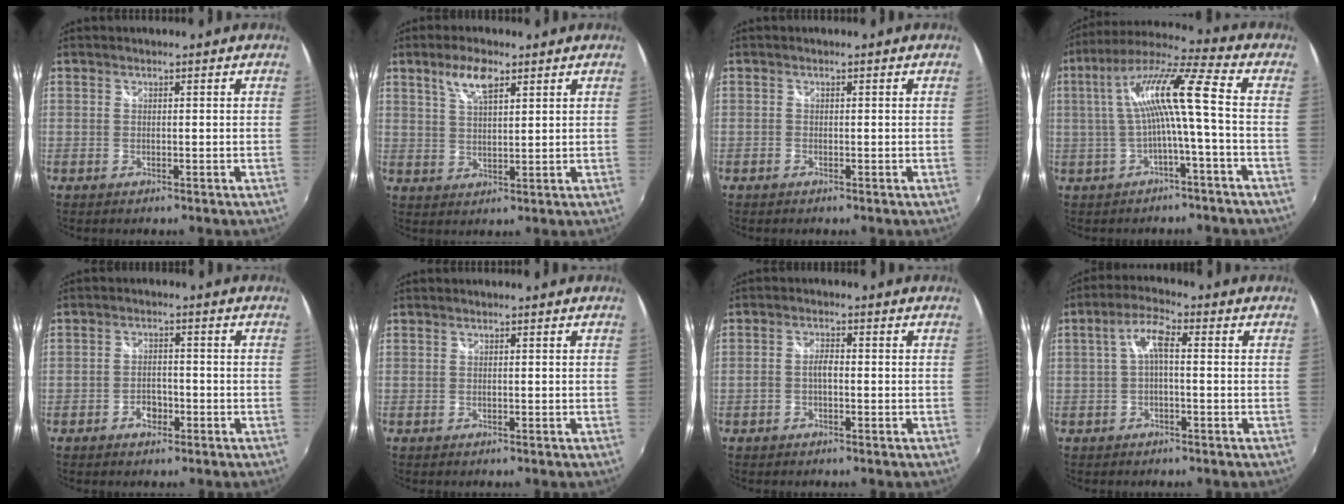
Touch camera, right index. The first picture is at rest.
{"total": 5.9, "force": [3.4, 2.1, 4.2], "torque": [-0.077, 0.008, 0.065]}
{"total": 0.6, "force": [-0.5, 0.3, 0.1], "torque": [-0.001, -0.001, -0.011]}
{"total": 11.5, "force": [-1.0, -0.1, 11.5], "torque": [-0.224, 0.019, -0.012]}
{"total": 3.3, "force": [-1.8, 2.2, 1.6], "torque": [-0.031, 0.006, -0.027]}
{"total": 0.0}
{"total": 2.5, "force": [-0.7, 1.1, 2.1], "torque": [-0.044, 0.006, -0.014]}
{"total": 4.9, "force": [-0.1, 1.5, 4.7], "torque": [-0.094, 0.016, -0.001]}